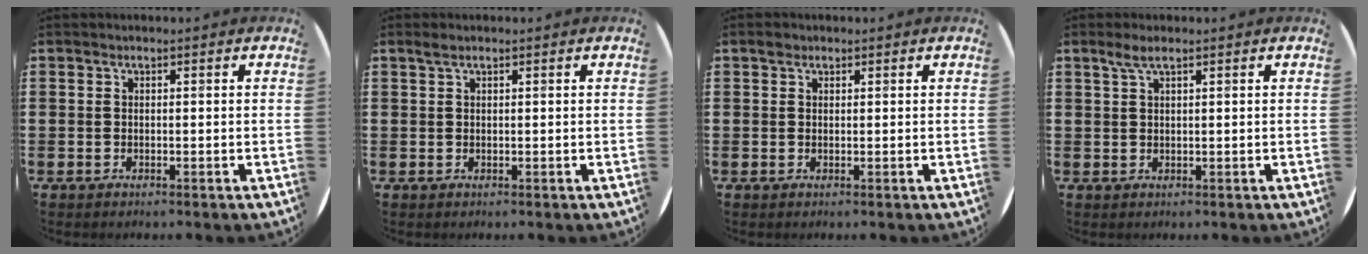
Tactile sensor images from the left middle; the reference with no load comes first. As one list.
[{"total": 0.7, "force": [0.5, 0.1, 0.4], "torque": [-0.007, 0.002, 0.009]}, {"total": 0.9, "force": [0.7, 0.5, 0.1], "torque": [0.005, 0.002, 0.011]}, {"total": 2.0, "force": [1.3, 0.3, 1.5], "torque": [-0.030, 0.005, 0.022]}]